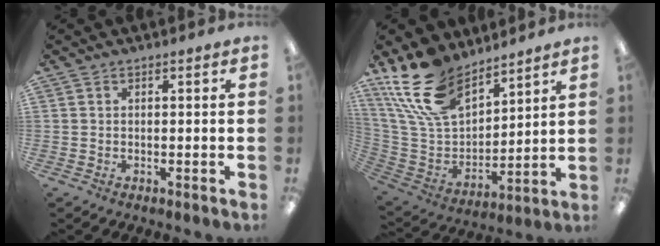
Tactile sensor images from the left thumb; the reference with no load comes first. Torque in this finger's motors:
{"motor_torque": [0.59, 0.47, 1.47, -1.31, 0.52]}